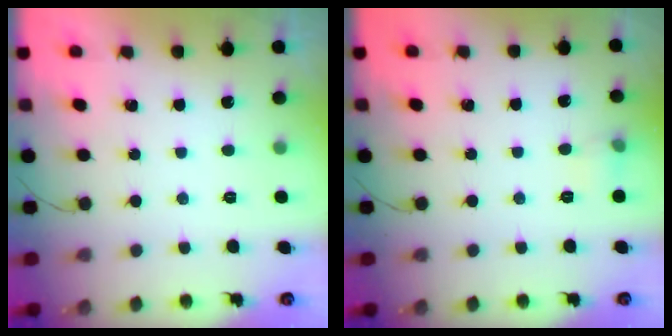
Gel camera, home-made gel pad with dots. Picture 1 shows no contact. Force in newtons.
{"total": 5.1, "press": 4.8, "slide": 1.6}